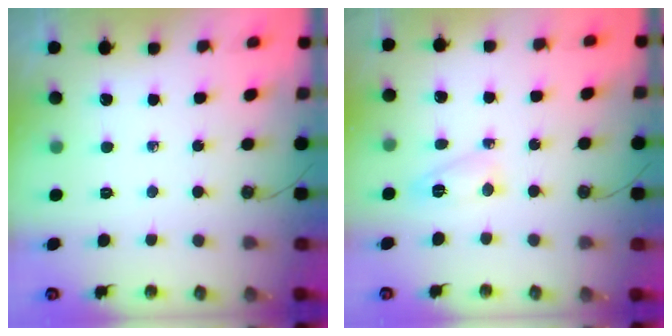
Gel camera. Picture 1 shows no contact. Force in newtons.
{"total": 4.5, "press": 4.5, "slide": 0.6}